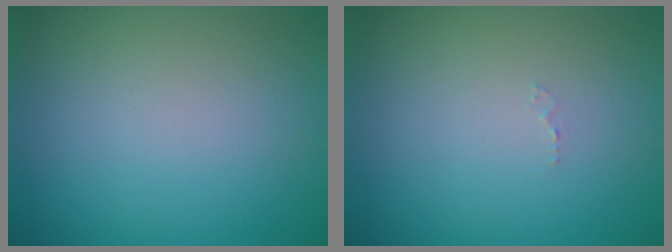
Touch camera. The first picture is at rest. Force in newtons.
{"total": 0.5, "press": 0.5, "slide": 0.1}